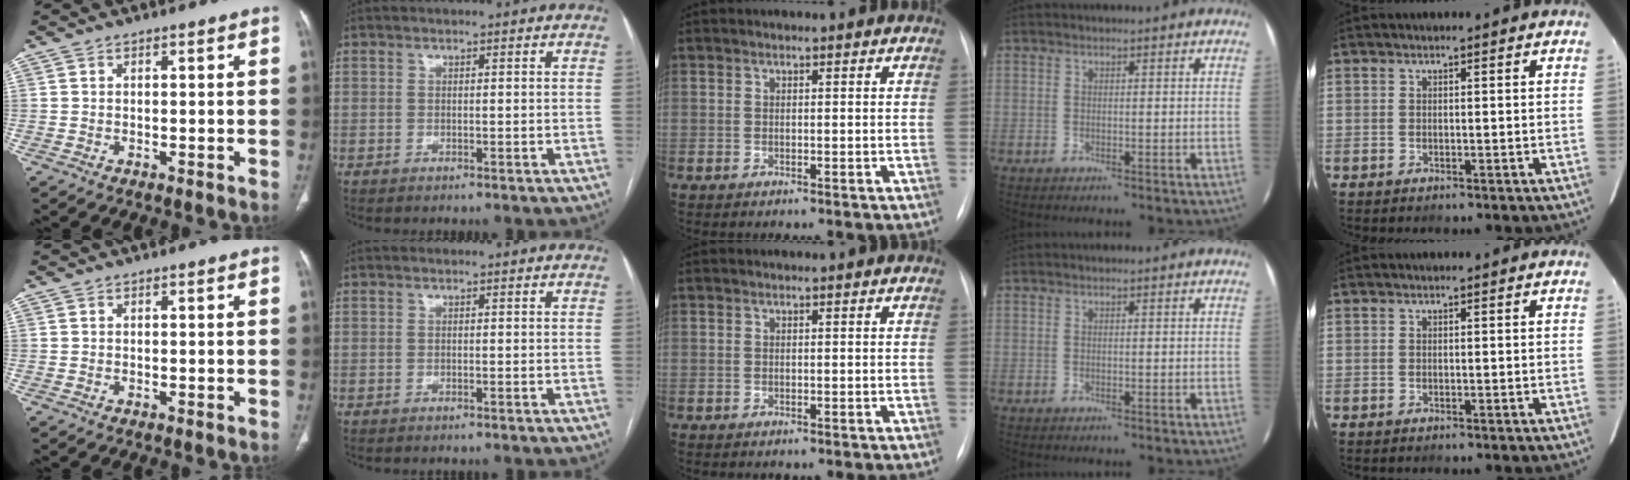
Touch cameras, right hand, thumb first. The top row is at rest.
{}